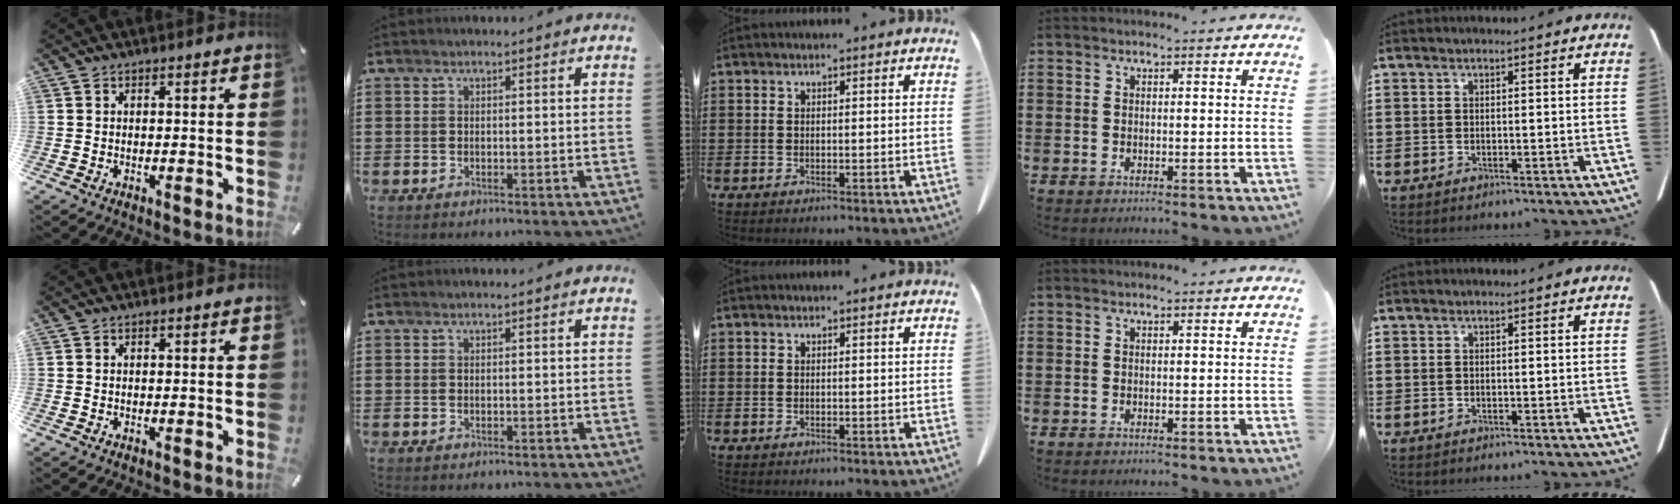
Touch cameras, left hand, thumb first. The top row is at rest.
{}